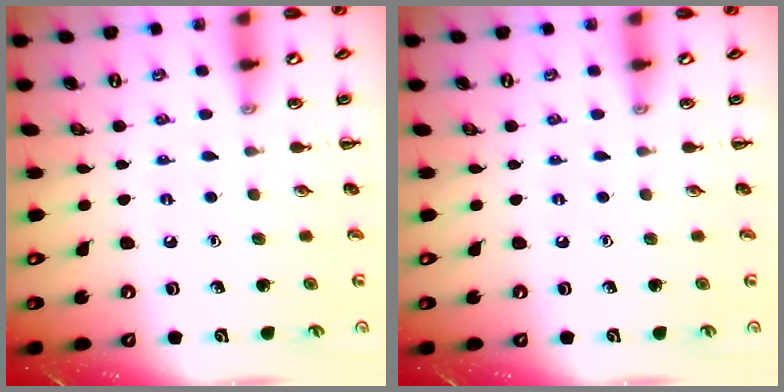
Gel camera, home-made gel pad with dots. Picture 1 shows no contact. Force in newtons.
{"total": 0.0}